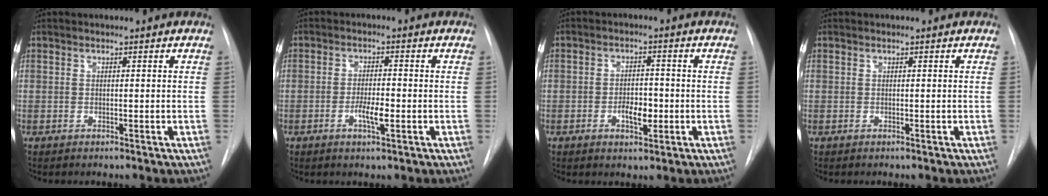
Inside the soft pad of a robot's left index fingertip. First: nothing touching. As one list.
[{"total": 3.7, "force": [-1.9, 0.6, 3.1], "torque": [-0.057, -0.006, -0.030]}, {"total": 4.3, "force": [-1.9, 1.9, 3.3], "torque": [-0.052, -0.003, -0.027]}, {"total": 0.0}]